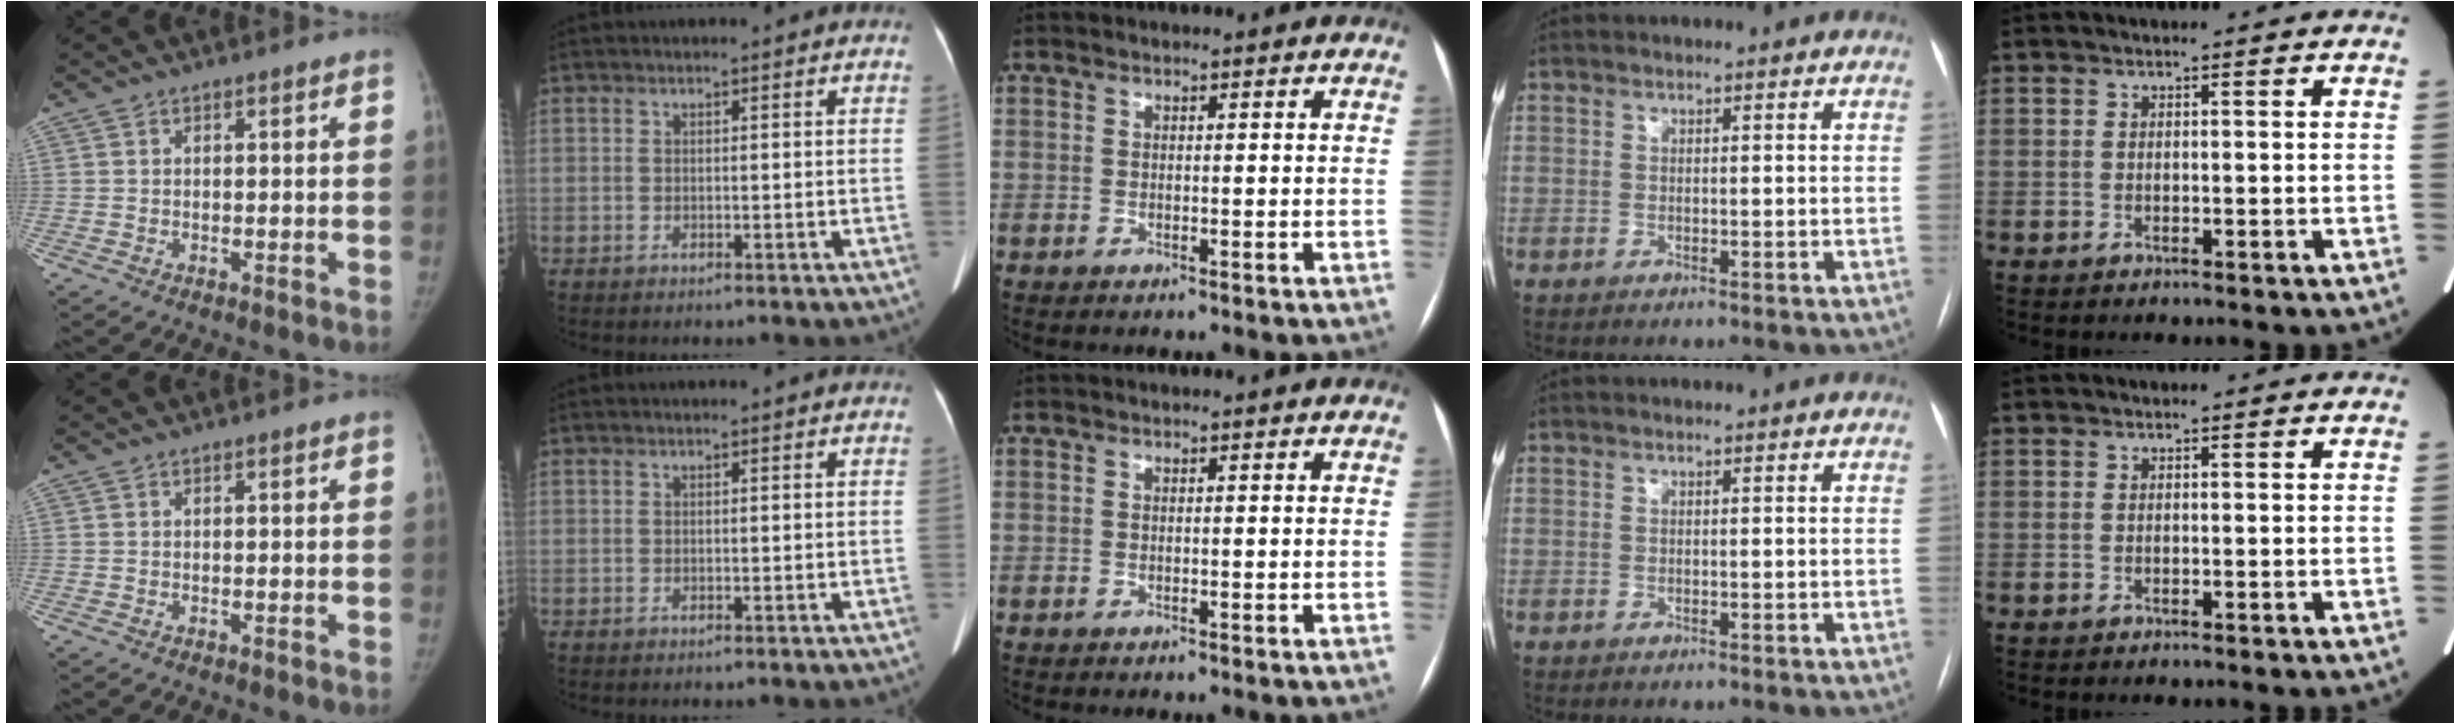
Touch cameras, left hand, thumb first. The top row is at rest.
{}